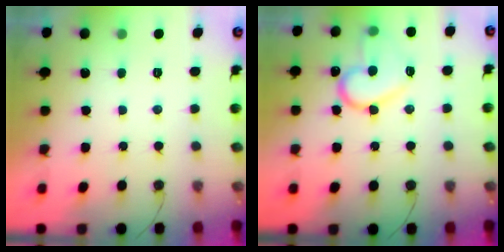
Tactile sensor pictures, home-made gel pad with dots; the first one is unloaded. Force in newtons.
{"total": 14.8, "press": 14.8, "slide": 1.4}